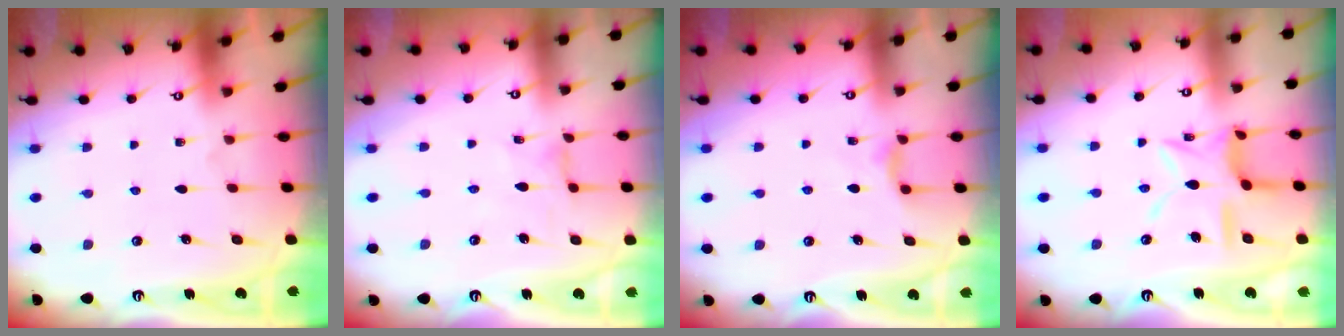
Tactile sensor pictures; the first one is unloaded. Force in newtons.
{"total": 1.6, "press": 1.6, "slide": 0.1}
{"total": 3.8, "press": 3.8, "slide": 0.6}
{"total": 12.4, "press": 12.4, "slide": 0.9}